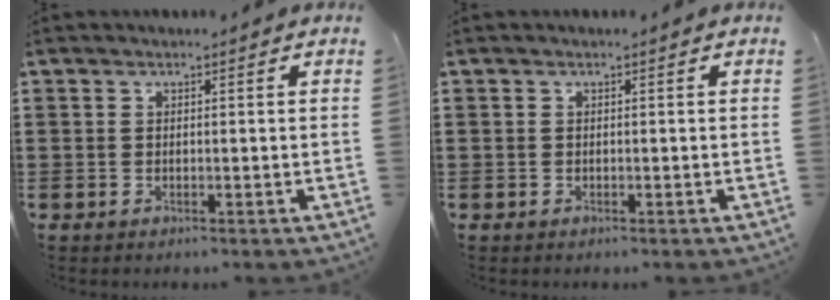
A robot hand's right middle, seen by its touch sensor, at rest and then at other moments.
{"total": 0.0}